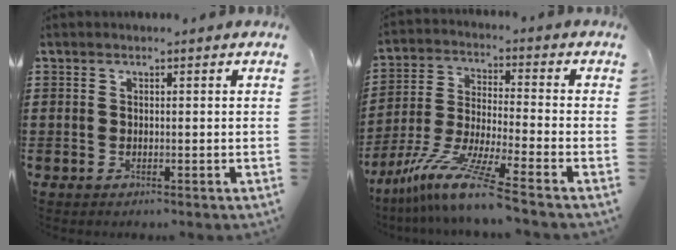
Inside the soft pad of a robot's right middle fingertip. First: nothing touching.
{"total": 10.8, "force": [-8.4, -0.1, 6.7], "torque": [-0.148, -0.006, -0.173]}